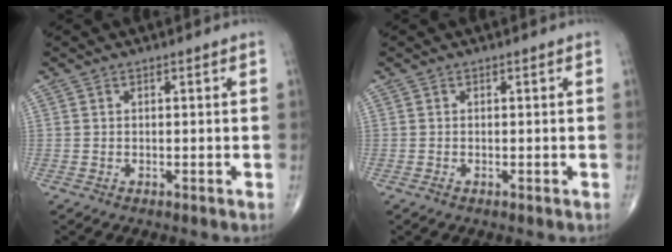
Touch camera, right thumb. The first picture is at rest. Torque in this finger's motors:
{"motor_torque": [1.31, 2.02, -0.04, -0.07, 0.04]}